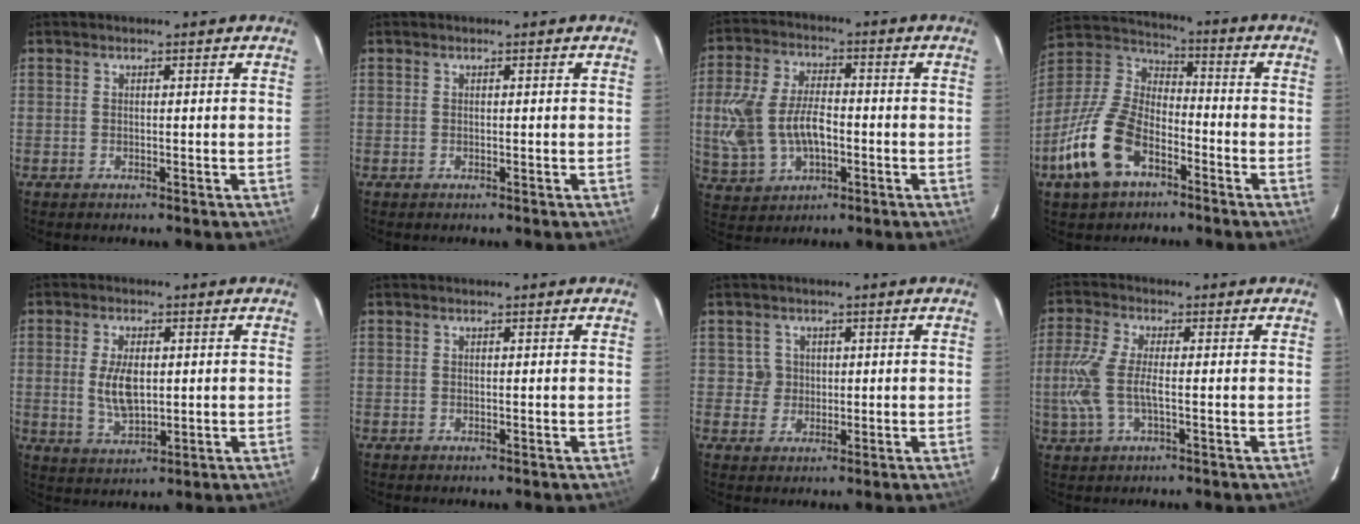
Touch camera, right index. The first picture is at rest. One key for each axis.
{"total": 0.0}
{"total": 13.8, "fx": -1.9, "fy": 8.5, "fz": 10.7, "tx": -0.240, "ty": 0.008, "tz": -0.023}
{"total": 17.1, "fx": -8.7, "fy": 9.3, "fz": 11.4, "tx": -0.253, "ty": -0.001, "tz": -0.167}
{"total": 7.3, "fx": 0.4, "fy": 3.8, "fz": 6.2, "tx": -0.121, "ty": -0.004, "tz": 0.013}
{"total": 0.0}
{"total": 3.0, "fx": 0.5, "fy": 3.0, "fz": 0.0, "tx": 0.009, "ty": 0.015, "tz": 0.007}
{"total": 8.2, "fx": -1.1, "fy": 2.6, "fz": 7.6, "tx": -0.172, "ty": -0.002, "tz": -0.021}